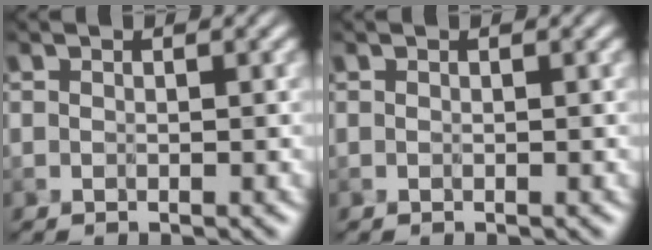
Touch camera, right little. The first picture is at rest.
{"total": 0.0}